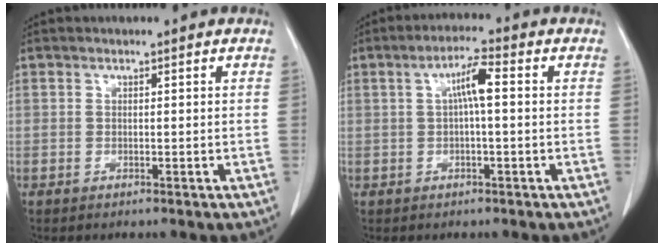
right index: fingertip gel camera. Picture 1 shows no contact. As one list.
[{"total": 4.7, "force": [0.6, 0.5, 4.6], "torque": [-0.085, 0.013, 0.009]}]